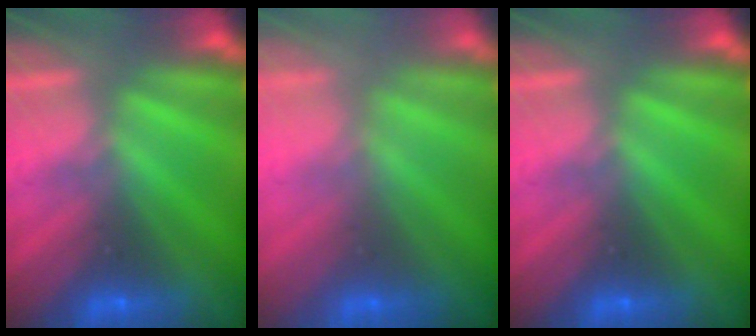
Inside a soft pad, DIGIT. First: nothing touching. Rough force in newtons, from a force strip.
{"total": 2.9}
{"total": 0.0}